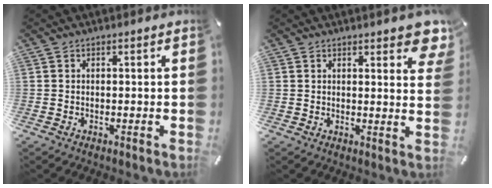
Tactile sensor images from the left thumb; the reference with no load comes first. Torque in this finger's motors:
{"motor_torque": [1.57, 3.44, 1.59, -1.18, 0.18]}